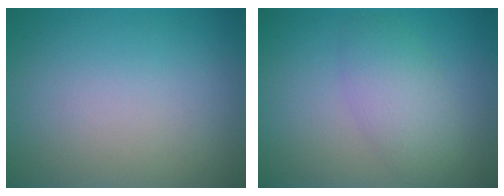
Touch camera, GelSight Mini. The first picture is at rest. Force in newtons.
{"total": 3.5, "press": 3.5, "slide": 0.1}